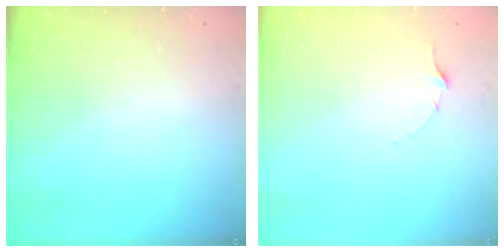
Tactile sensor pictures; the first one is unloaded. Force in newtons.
{"total": 2.5, "press": 2.5, "slide": 0.3}